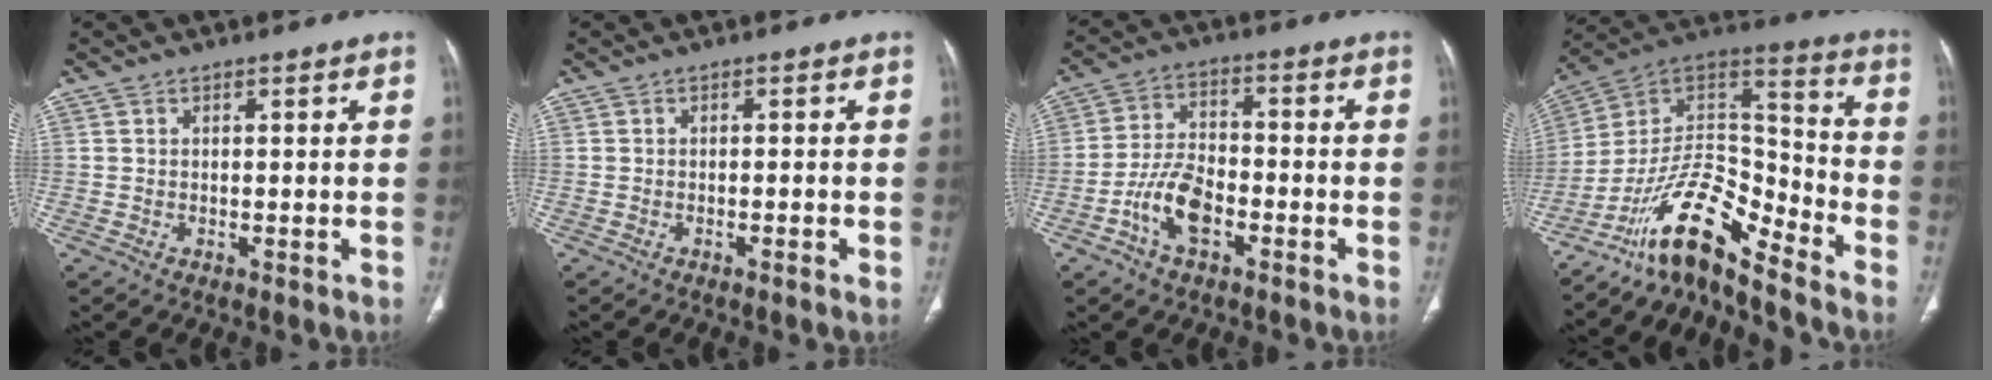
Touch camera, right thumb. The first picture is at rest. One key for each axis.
{"total": 1.3, "fx": -0.5, "fy": 0.2, "fz": 1.2, "tx": -0.023, "ty": 0.001, "tz": -0.008}
{"total": 9.3, "fx": -4.0, "fy": 5.1, "fz": 6.6, "tx": -0.123, "ty": 0.027, "tz": -0.077}
{"total": 14.5, "fx": -11.8, "fy": 3.9, "fz": 7.6, "tx": -0.121, "ty": 0.114, "tz": -0.219}